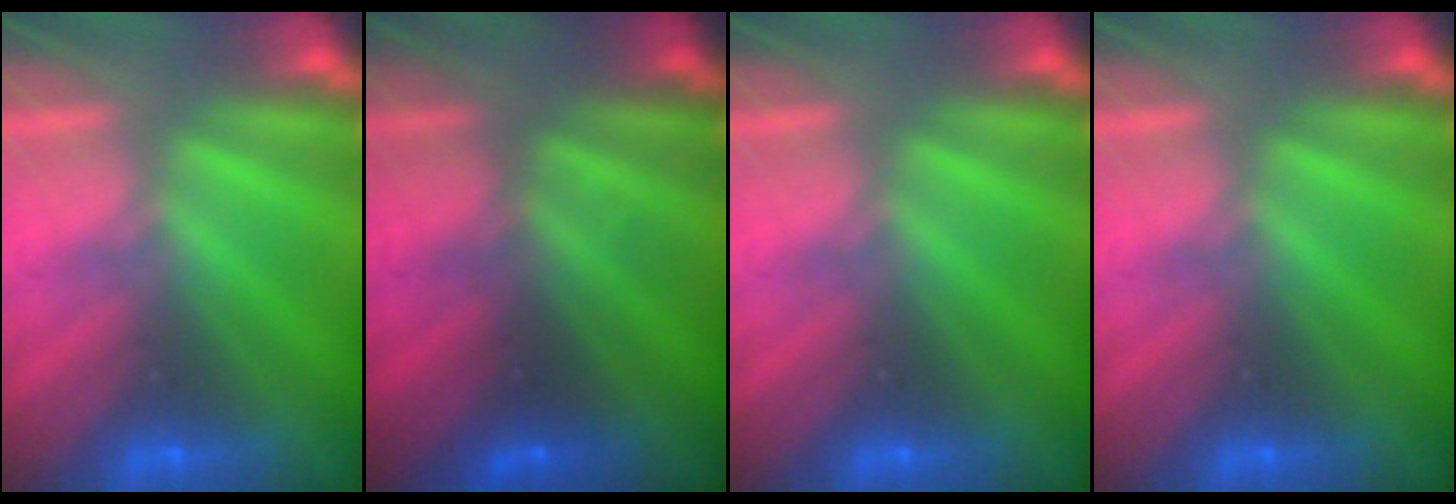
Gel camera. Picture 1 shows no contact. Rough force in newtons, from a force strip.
{"total": 1.3}
{"total": 0.0}
{"total": 0.0}